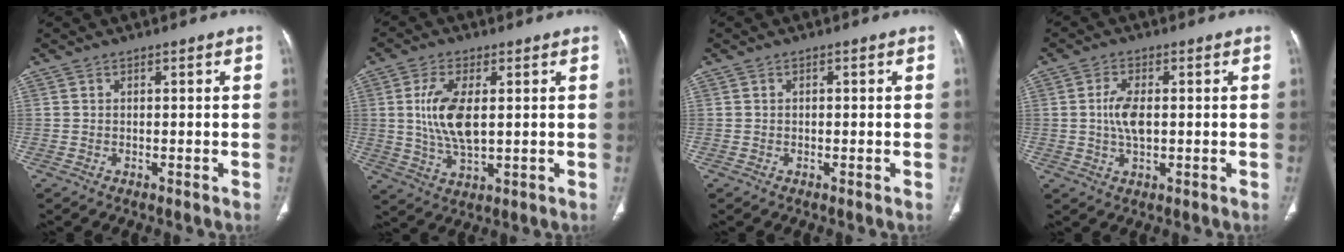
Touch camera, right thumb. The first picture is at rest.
{"total": 10.0, "force": [1.4, 4.6, 8.7], "torque": [-0.177, -0.012, 0.031]}
{"total": 0.6, "force": [0.0, 0.4, 0.4], "torque": [-0.006, 0.001, 0.000]}
{"total": 5.3, "force": [0.2, 2.6, 4.6], "torque": [-0.096, 0.002, 0.003]}